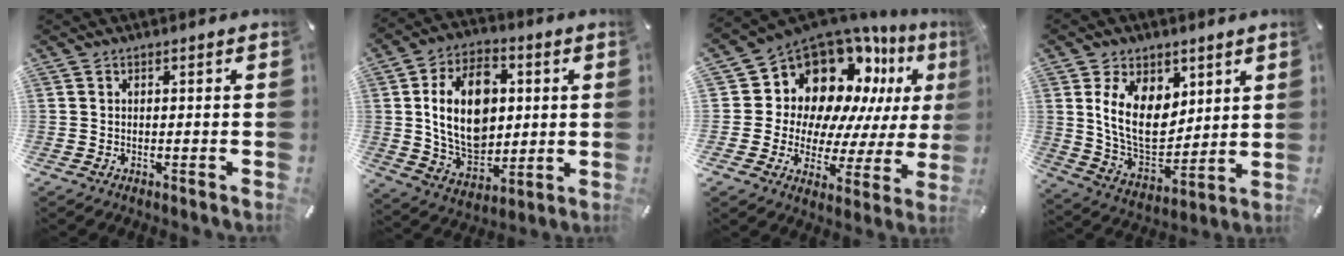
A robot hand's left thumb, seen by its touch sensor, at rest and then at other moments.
{"total": 17.1, "force": [2.7, 12.8, 11.1], "torque": [-0.210, -0.002, 0.046]}
{"total": 15.7, "force": [10.0, 10.6, 5.8], "torque": [-0.095, -0.105, 0.184]}
{"total": 14.4, "force": [4.9, 10.2, 8.8], "torque": [-0.179, -0.027, 0.088]}